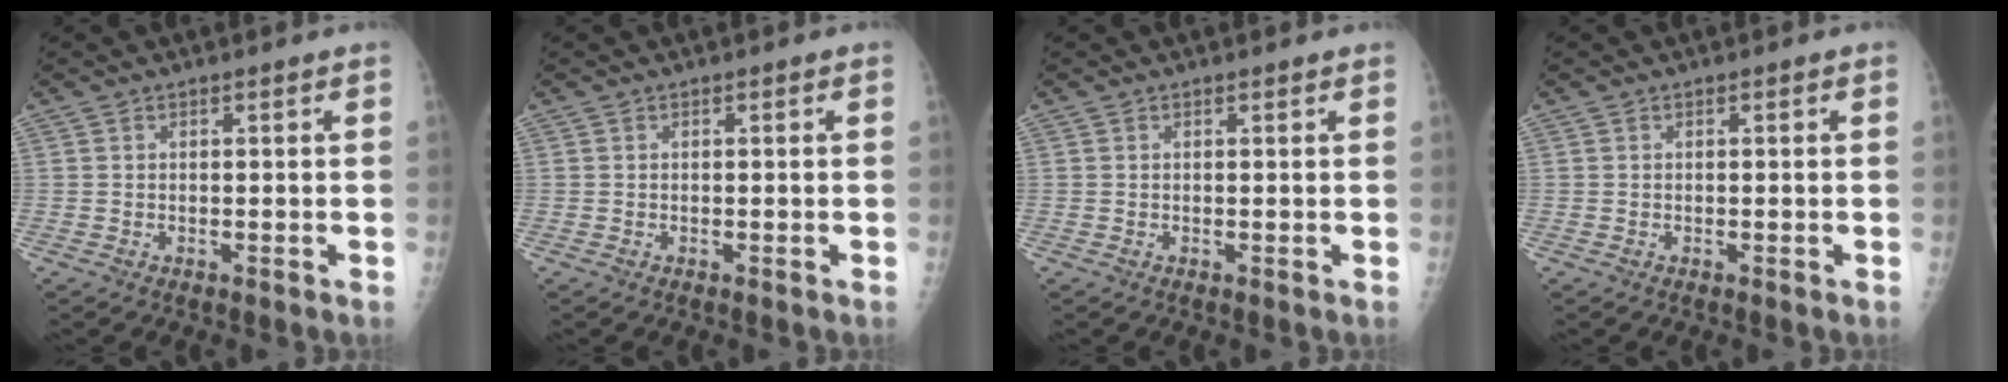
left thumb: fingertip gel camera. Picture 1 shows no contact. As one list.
[{"total": 0.0}, {"total": 0.0}, {"total": 0.0}]